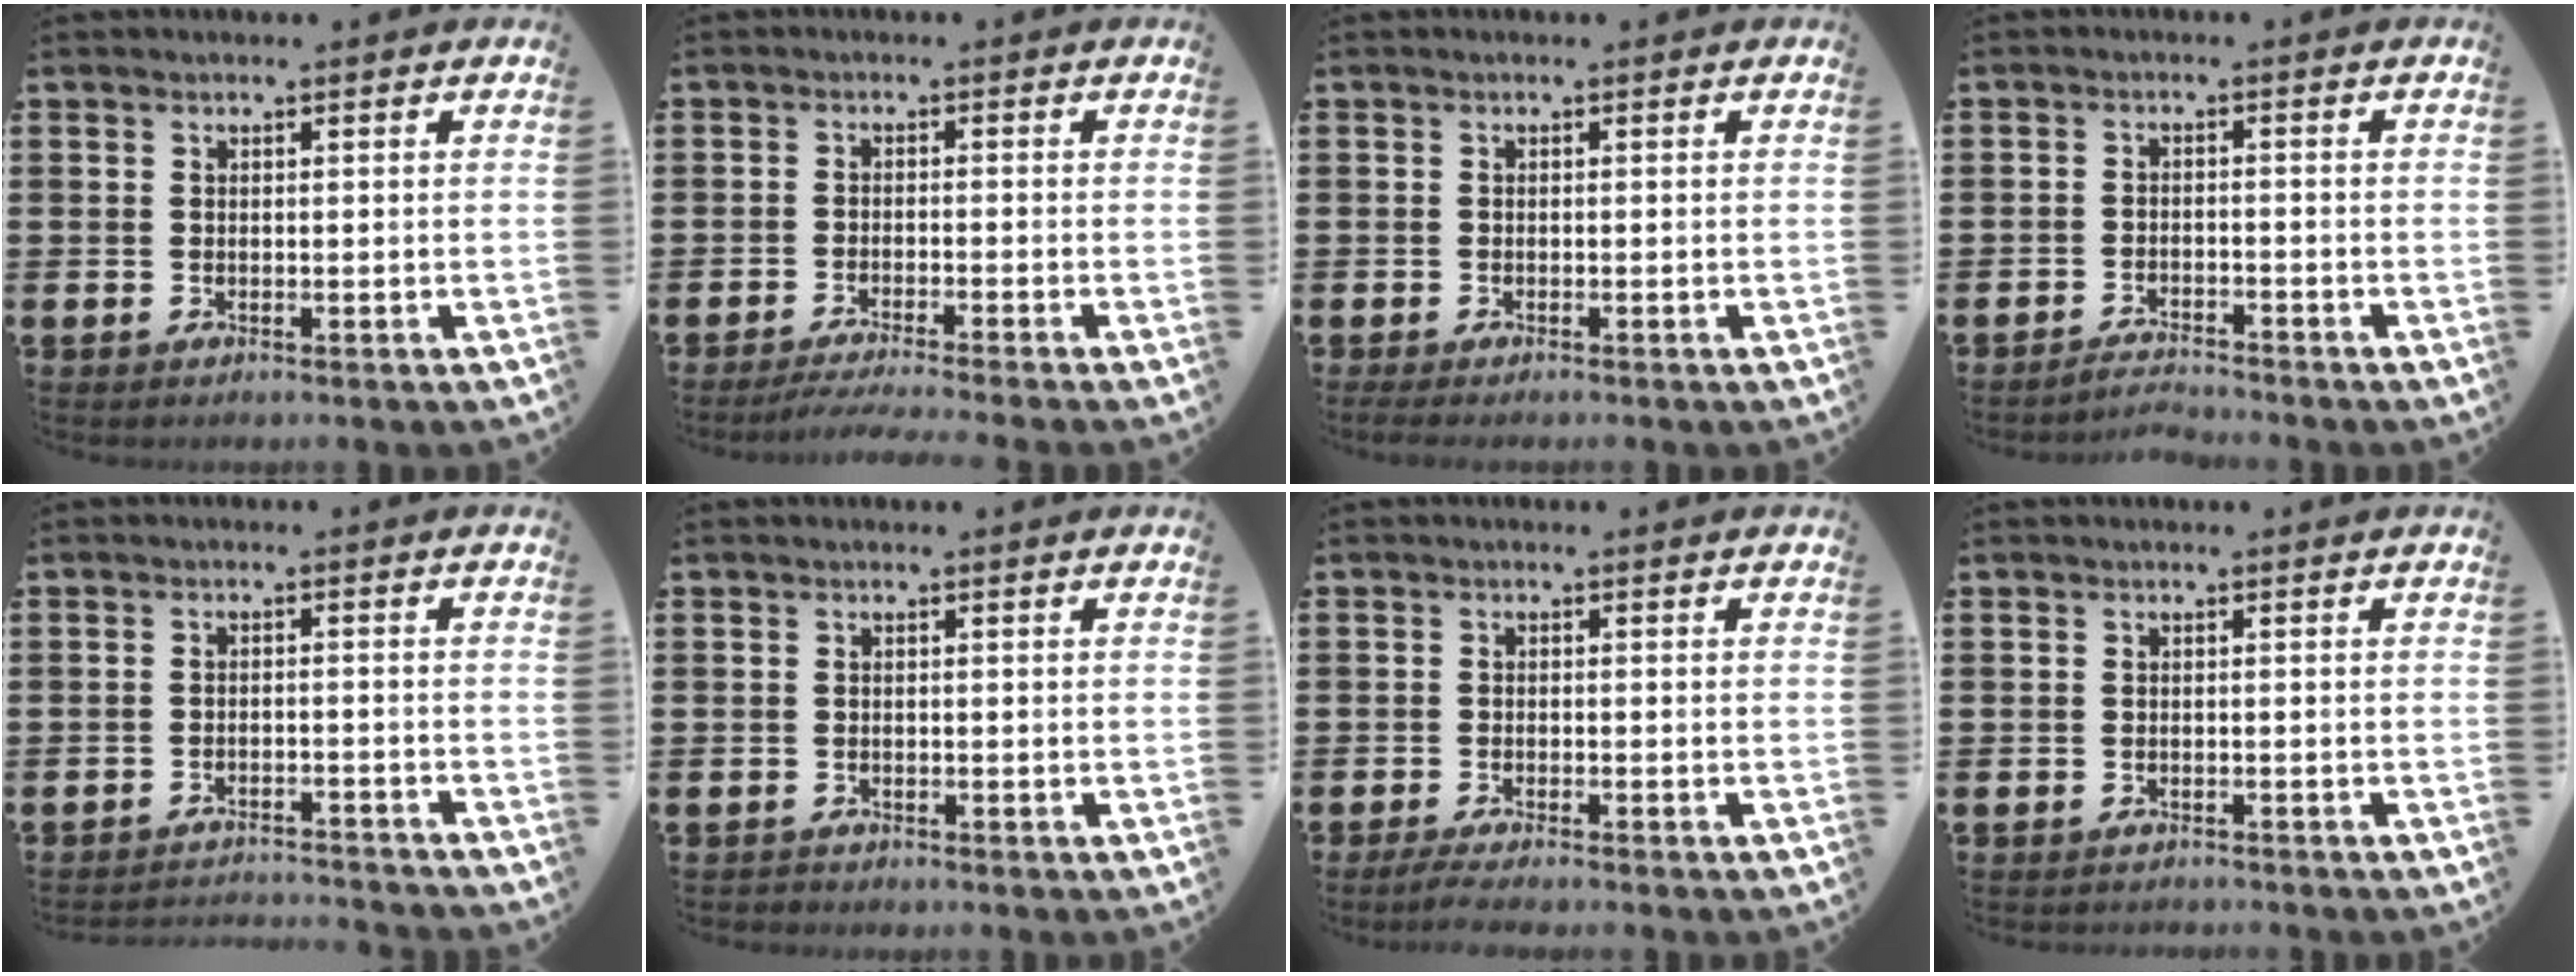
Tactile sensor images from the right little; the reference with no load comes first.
{"total": 2.3, "force": [-2.0, -0.2, 1.2], "torque": [-0.017, 0.000, -0.037]}
{"total": 0.7, "force": [-0.5, 0.1, 0.4], "torque": [-0.007, -0.001, -0.010]}
{"total": 2.2, "force": [-2.2, -0.2, 0.1], "torque": [-0.005, 0.003, -0.047]}
{"total": 2.4, "force": [-2.4, -0.1, -0.1], "torque": [-0.003, 0.003, -0.051]}
{"total": 0.5, "force": [-0.5, 0.1, -0.1], "torque": [0.000, -0.001, -0.011]}
{"total": 1.7, "force": [-1.3, 0.0, 1.0], "torque": [-0.015, 0.000, -0.025]}
{"total": 0.6, "force": [-0.6, 0.0, -0.1], "torque": [-0.001, -0.002, -0.013]}